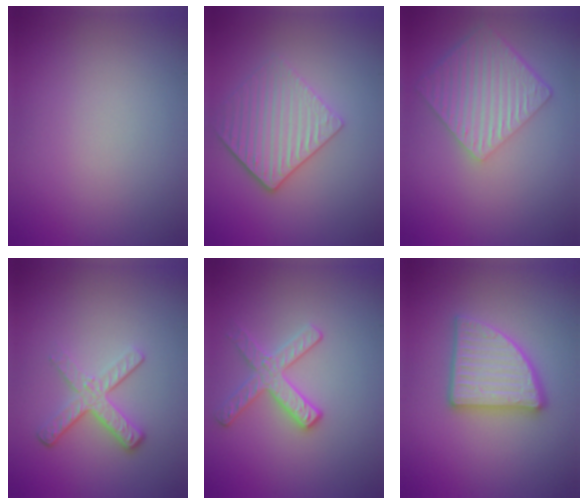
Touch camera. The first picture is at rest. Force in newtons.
{"total": 4.1, "press": 3.5, "slide": 2.2}
{"total": 6.2, "press": 4.5, "slide": 4.3}
{"total": 3.6, "press": 2.5, "slide": 2.7}
{"total": 2.8, "press": 2.8, "slide": 0.3}
{"total": 4.8, "press": 4.7, "slide": 0.8}